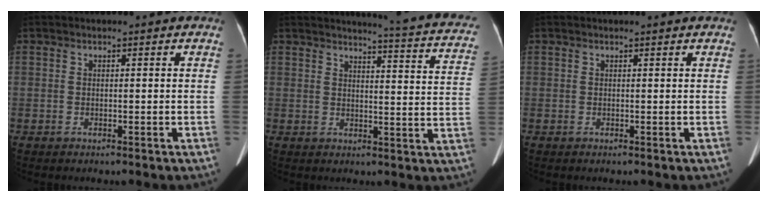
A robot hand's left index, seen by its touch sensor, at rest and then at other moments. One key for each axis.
{"total": 15.6, "fx": 14.5, "fy": 0.8, "fz": 5.7, "tx": -0.058, "ty": -0.072, "tz": 0.137}
{"total": 0.5, "fx": 0.5, "fy": 0.0, "fz": 0.2, "tx": -0.004, "ty": 0.001, "tz": 0.006}